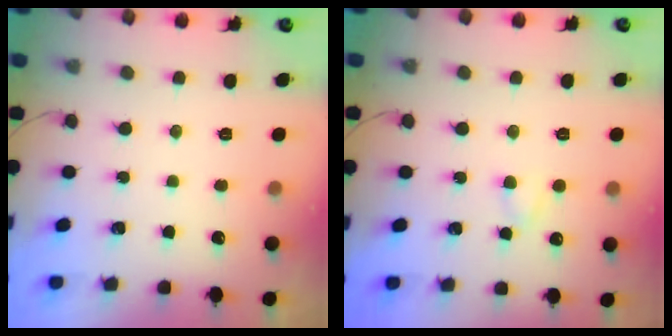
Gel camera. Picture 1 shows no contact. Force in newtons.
{"total": 2.1, "press": 1.9, "slide": 0.9}